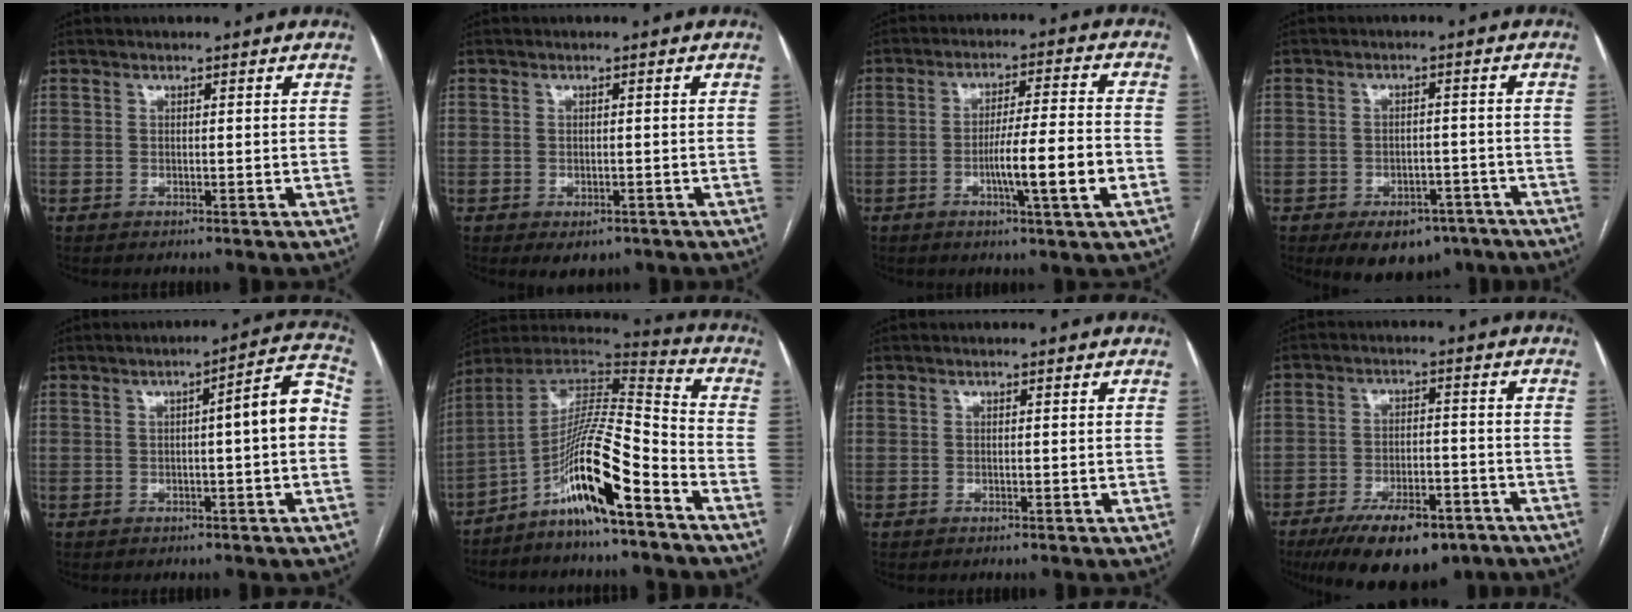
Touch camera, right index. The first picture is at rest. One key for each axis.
{"total": 2.9, "fx": -1.6, "fy": 2.1, "fz": 1.3, "tx": -0.008, "ty": 0.000, "tz": -0.010}
{"total": 10.3, "fx": -3.1, "fy": -0.1, "fz": 9.8, "tx": -0.161, "ty": -0.002, "tz": -0.052}
{"total": 8.4, "fx": -5.5, "fy": 5.2, "fz": 3.5, "tx": -0.033, "ty": 0.015, "tz": -0.069}
{"total": 7.1, "fx": -0.2, "fy": 0.7, "fz": 7.0, "tx": -0.090, "ty": 0.026, "tz": -0.008}
{"total": 15.2, "fx": -8.7, "fy": 0.8, "fz": 12.4, "tx": -0.235, "ty": 0.006, "tz": -0.158}
{"total": 0.0}
{"total": 13.7, "fx": -9.4, "fy": 5.4, "fz": 8.4, "tx": -0.129, "ty": -0.005, "tz": -0.147}